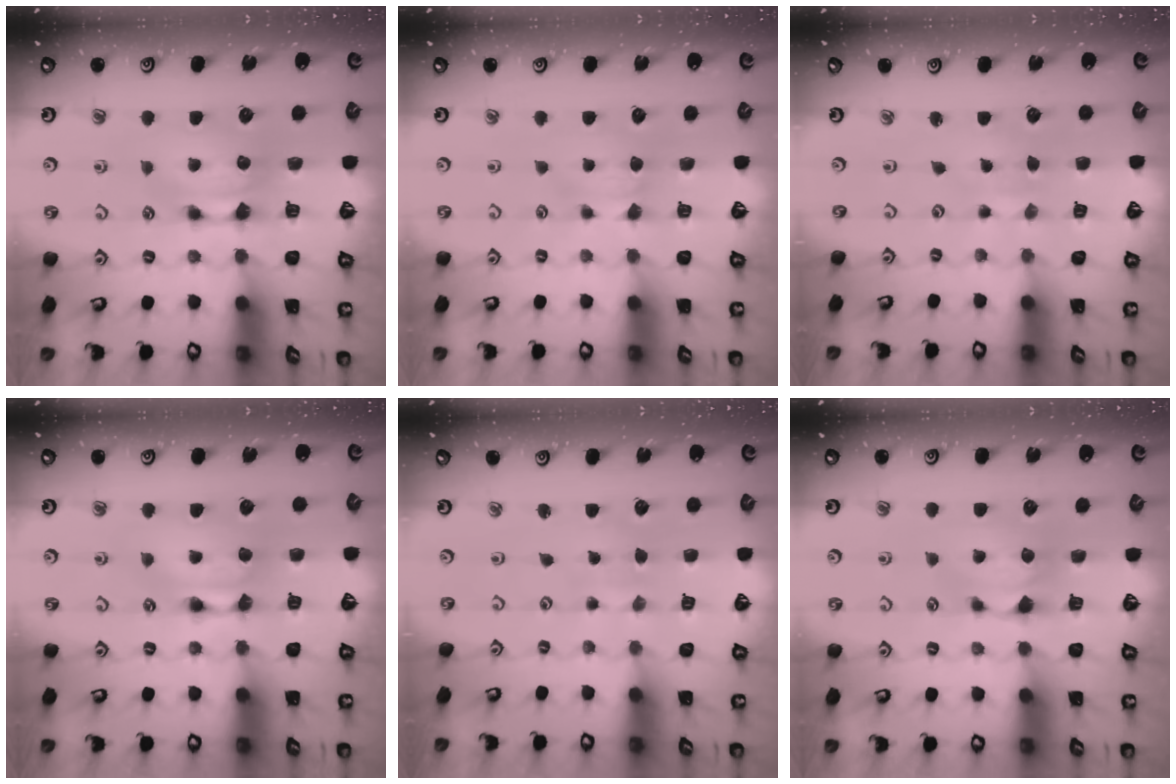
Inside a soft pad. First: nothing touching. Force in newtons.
{"total": 2.5, "press": 2.5, "slide": 0.5}
{"total": 4.6, "press": 4.6, "slide": 0.0}
{"total": 1.8, "press": 1.8, "slide": 0.2}
{"total": 5.6, "press": 5.6, "slide": 0.2}
{"total": 0.6, "press": 0.3, "slide": 0.6}